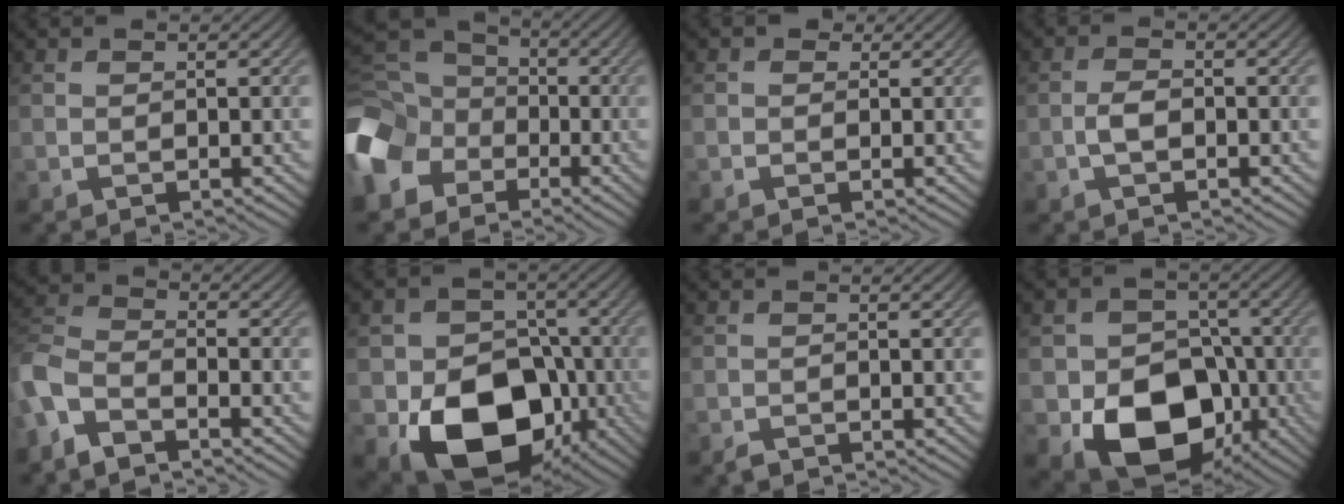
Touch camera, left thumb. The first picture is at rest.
{"total": 15.0, "force": [-5.5, 12.2, 6.9], "torque": [-0.217, -0.030, -0.127]}
{"total": 1.2, "force": [0.0, 1.2, 0.4], "torque": [-0.004, -0.002, -0.004]}
{"total": 2.3, "force": [-0.8, 1.1, 1.9], "torque": [-0.039, 0.003, -0.019]}
{"total": 7.5, "force": [-4.9, 3.6, 4.4], "torque": [-0.109, -0.006, -0.115]}
{"total": 14.9, "force": [-5.8, 10.4, 9.0], "torque": [-0.140, -0.038, -0.106]}
{"total": 0.8, "force": [-0.8, 0.2, 0.2], "torque": [-0.005, -0.001, -0.017]}
{"total": 13.4, "force": [-5.1, 9.5, 7.9], "torque": [-0.126, -0.034, -0.095]}